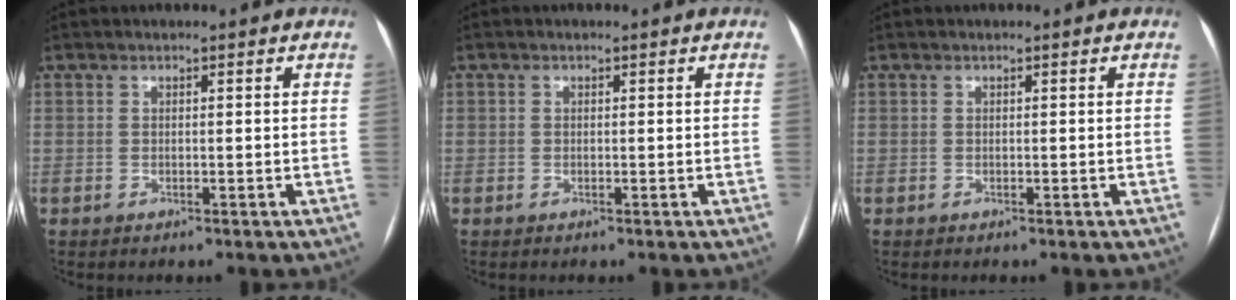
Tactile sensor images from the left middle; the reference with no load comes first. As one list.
[{"total": 0.0}, {"total": 0.0}]